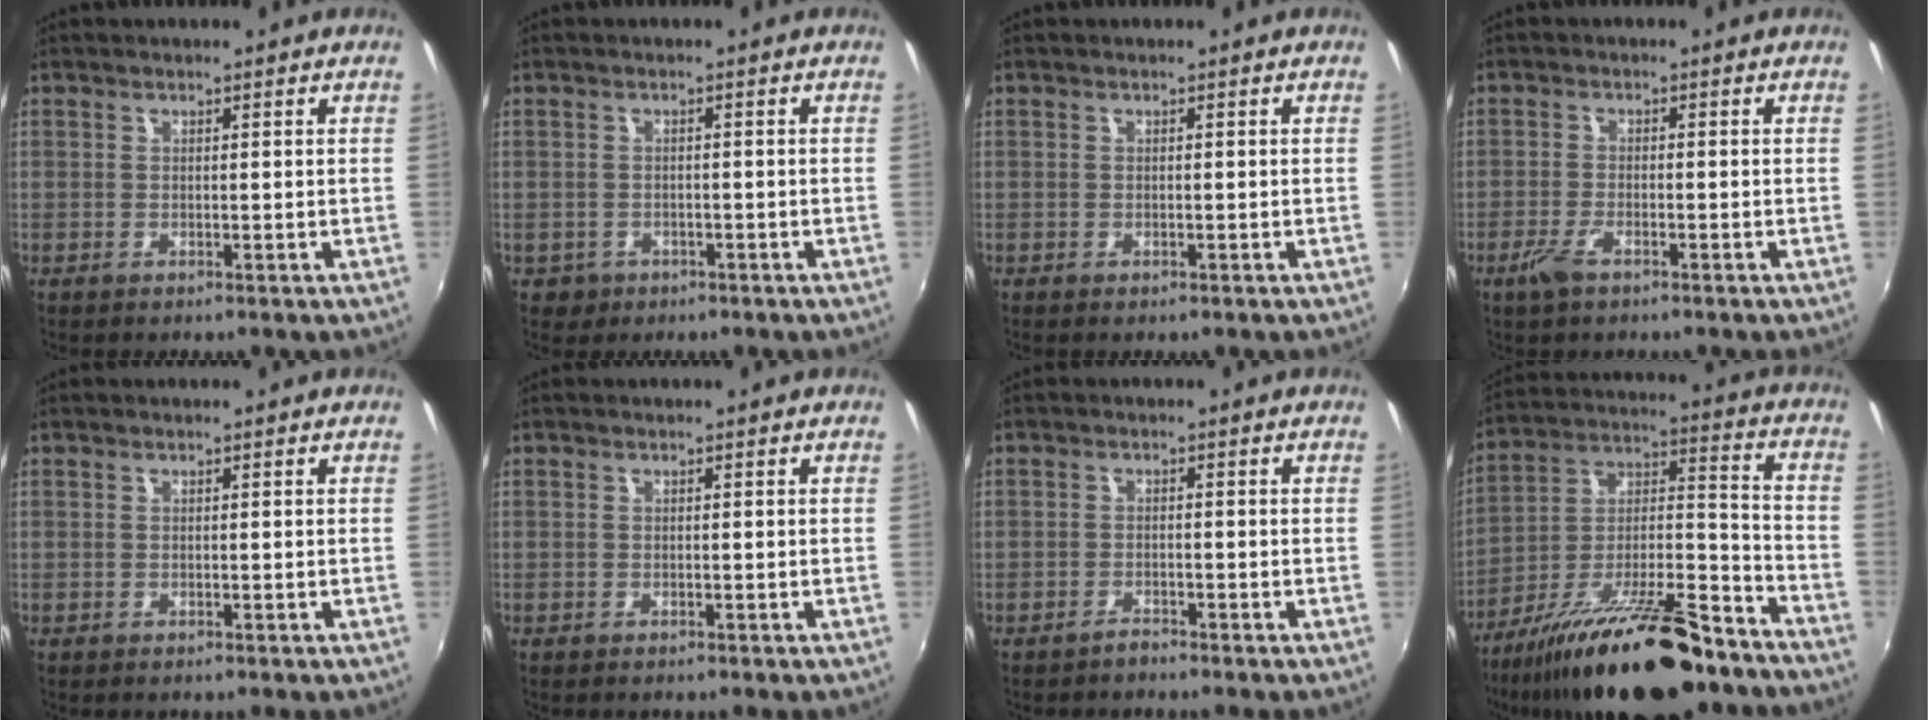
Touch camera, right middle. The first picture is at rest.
{"total": 3.9, "force": [-1.7, 3.4, 0.9], "torque": [-0.032, 0.002, -0.017]}
{"total": 0.0}
{"total": 3.5, "force": [-2.4, 1.1, 2.4], "torque": [-0.062, -0.005, -0.047]}
{"total": 0.0}
{"total": 0.0}
{"total": 1.4, "force": [-1.4, 0.2, 0.0], "torque": [-0.003, 0.002, -0.024]}
{"total": 25.5, "force": [-18.1, 7.3, 16.4], "torque": [-0.274, -0.013, -0.278]}